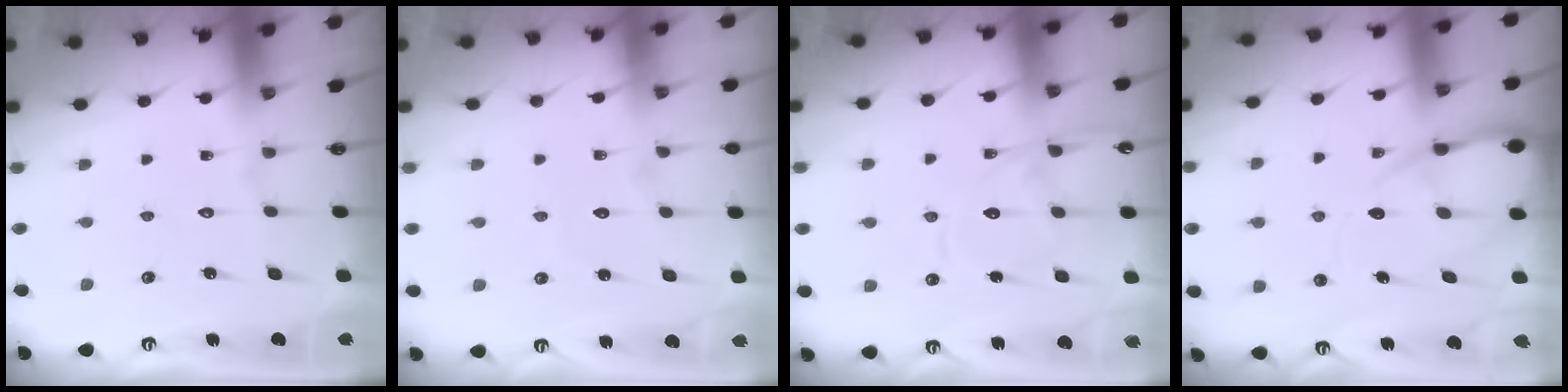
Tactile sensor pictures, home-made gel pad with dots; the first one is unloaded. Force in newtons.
{"total": 2.6, "press": 2.6, "slide": 0.2}
{"total": 14.1, "press": 14.0, "slide": 1.4}
{"total": 11.0, "press": 10.9, "slide": 1.3}